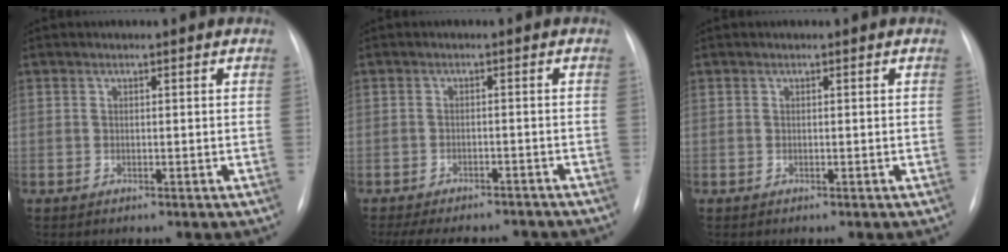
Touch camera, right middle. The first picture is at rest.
{"total": 12.3, "force": [-10.9, 3.7, 4.4], "torque": [-0.081, 0.004, -0.136]}
{"total": 0.0}